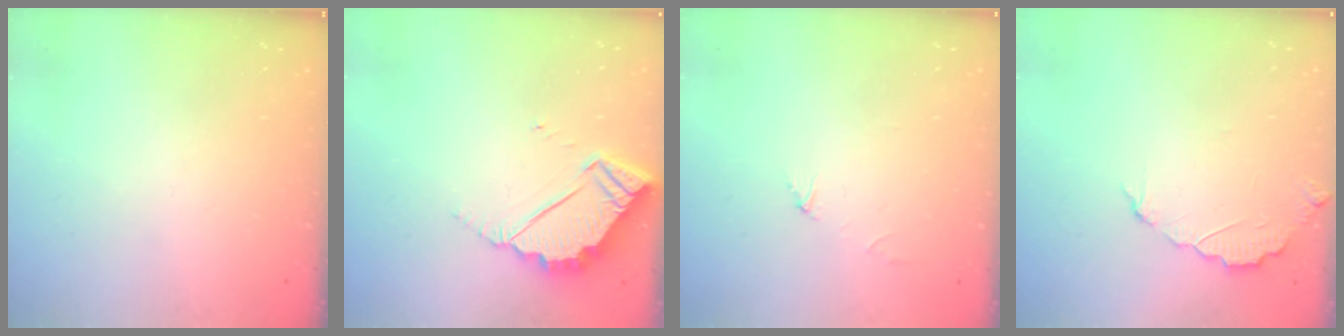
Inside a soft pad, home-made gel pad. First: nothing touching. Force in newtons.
{"total": 6.0, "press": 6.0, "slide": 0.3}
{"total": 2.9, "press": 2.9, "slide": 0.3}
{"total": 5.0, "press": 5.0, "slide": 0.5}